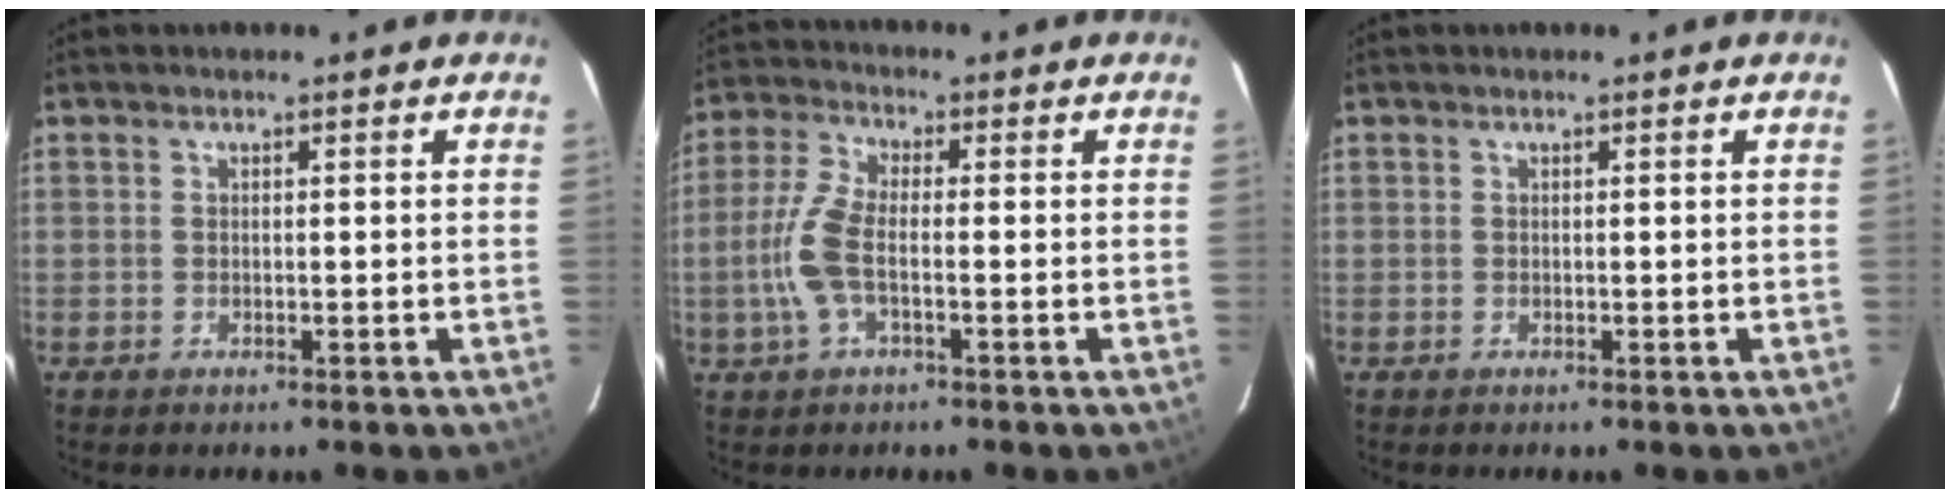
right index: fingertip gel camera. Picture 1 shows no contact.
{"total": 8.1, "force": [-1.9, 2.8, 7.3], "torque": [-0.170, 0.005, -0.040]}
{"total": 0.0}